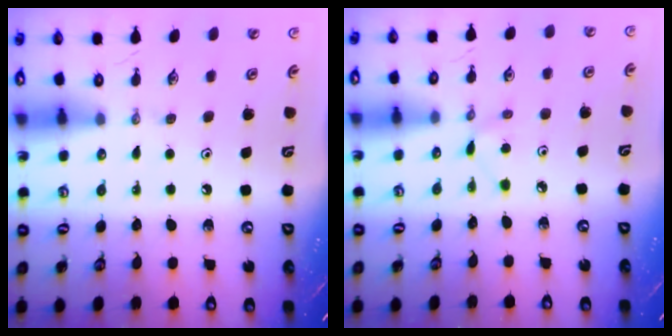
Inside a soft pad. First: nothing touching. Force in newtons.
{"total": 2.2, "press": 2.2, "slide": 0.3}